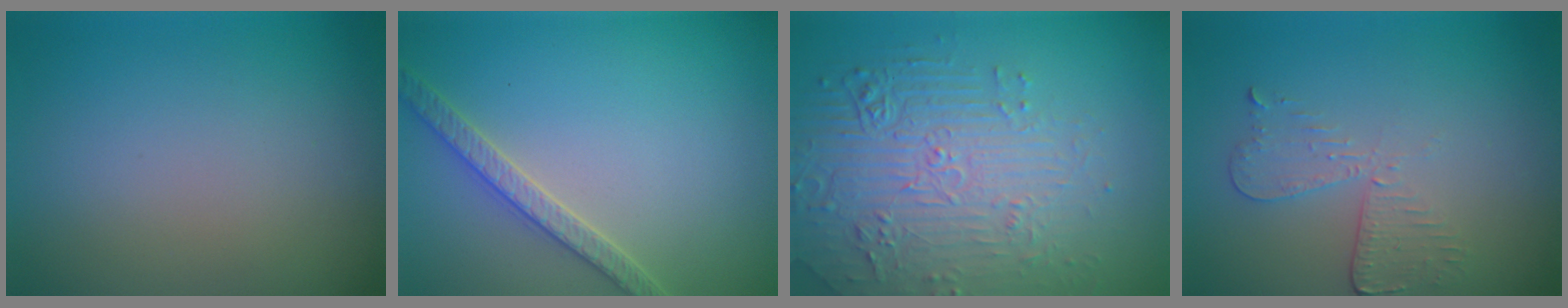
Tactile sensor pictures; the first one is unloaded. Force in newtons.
{"total": 2.8, "press": 2.8, "slide": 0.6}
{"total": 4.9, "press": 4.5, "slide": 2.0}
{"total": 3.0, "press": 2.6, "slide": 1.5}